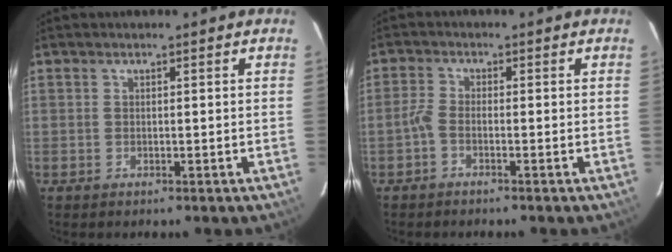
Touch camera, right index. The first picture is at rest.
{"total": 1.9, "force": [-1.3, 0.6, 1.3], "torque": [-0.040, 0.006, -0.031]}